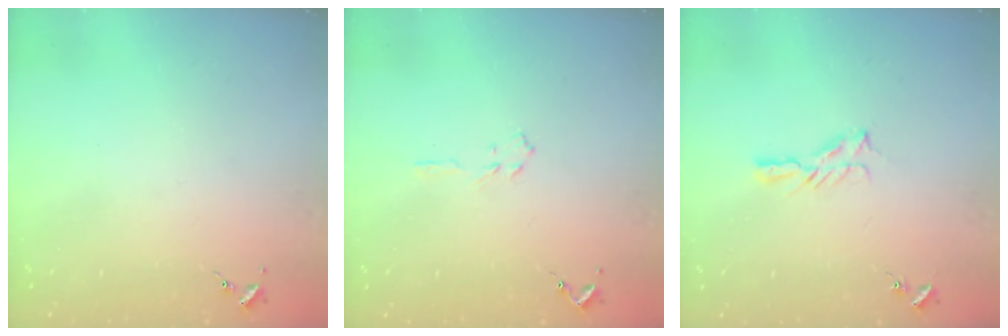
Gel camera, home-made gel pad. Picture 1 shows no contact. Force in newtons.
{"total": 3.2, "press": 3.1, "slide": 0.4}
{"total": 4.7, "press": 4.7, "slide": 0.5}